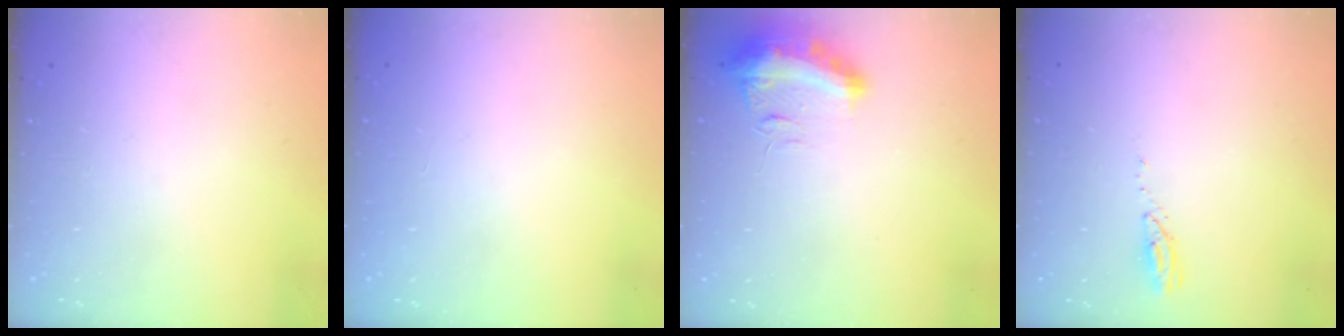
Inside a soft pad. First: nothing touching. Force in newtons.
{"total": 0.0}
{"total": 17.3, "press": 13.2, "slide": 11.2}
{"total": 3.0, "press": 2.9, "slide": 0.3}